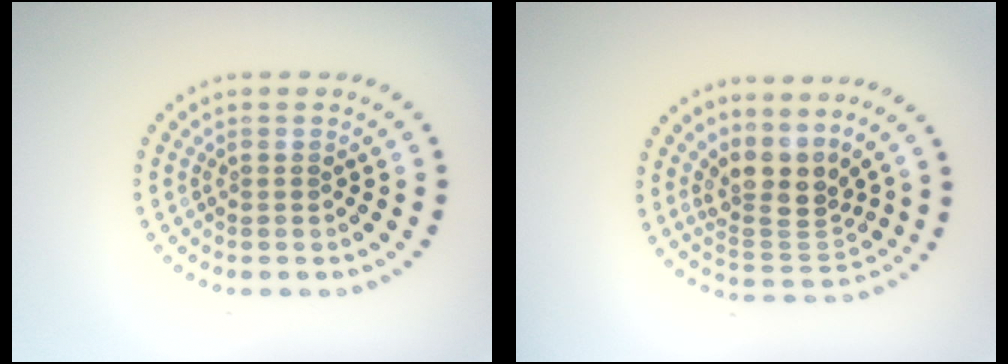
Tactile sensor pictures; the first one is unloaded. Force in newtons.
{"total": 3.9, "press": 2.8, "slide": 2.6}